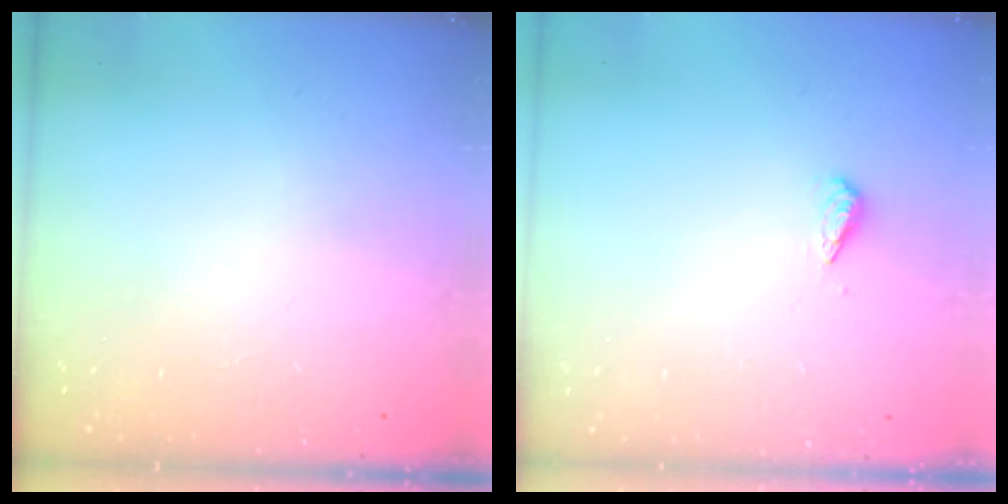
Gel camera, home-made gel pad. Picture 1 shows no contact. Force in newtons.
{"total": 2.7, "press": 2.7, "slide": 0.6}